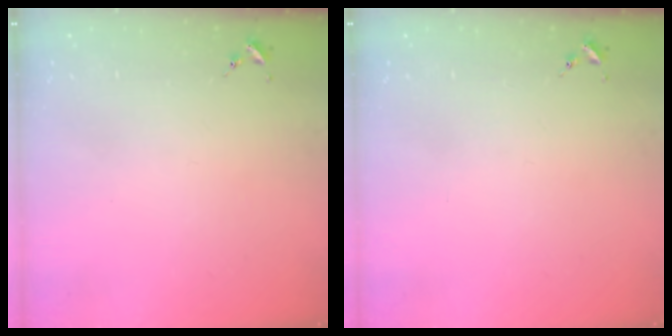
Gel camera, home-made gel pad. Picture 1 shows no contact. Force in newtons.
{"total": 0.0}